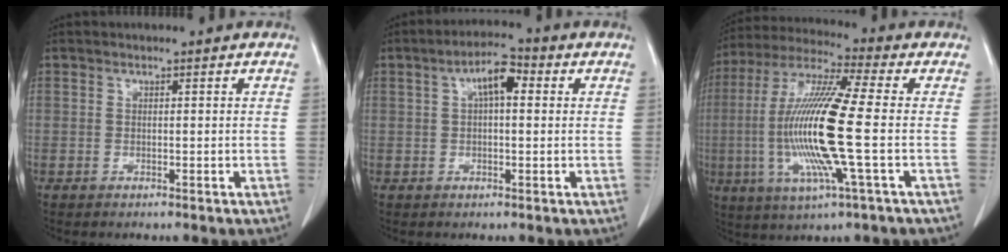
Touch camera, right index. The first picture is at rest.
{"total": 5.3, "force": [1.4, 1.8, 4.8], "torque": [-0.087, 0.022, 0.021]}
{"total": 16.8, "force": [-2.0, 0.4, 16.7], "torque": [-0.347, -0.007, -0.047]}